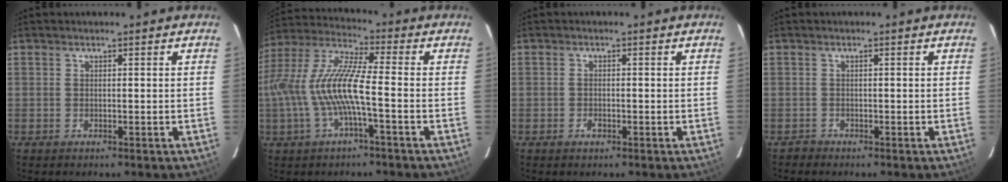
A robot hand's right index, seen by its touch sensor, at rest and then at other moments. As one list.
[{"total": 13.2, "force": [-2.8, 1.6, 12.8], "torque": [-0.257, 0.000, -0.053]}, {"total": 1.4, "force": [-0.7, 0.8, 0.9], "torque": [-0.017, 0.001, -0.011]}, {"total": 1.2, "force": [-1.0, 0.1, -0.8], "torque": [0.014, 0.004, -0.018]}]